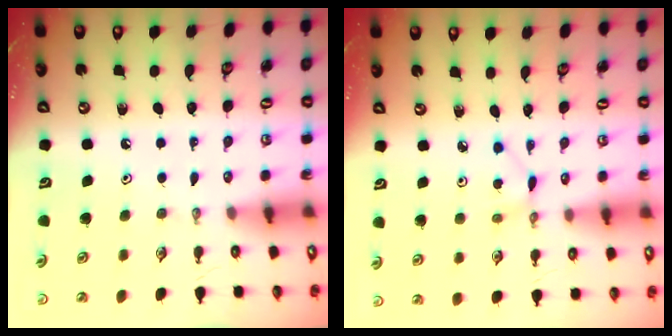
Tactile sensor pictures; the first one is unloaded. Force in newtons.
{"total": 2.4, "press": 2.4, "slide": 0.3}